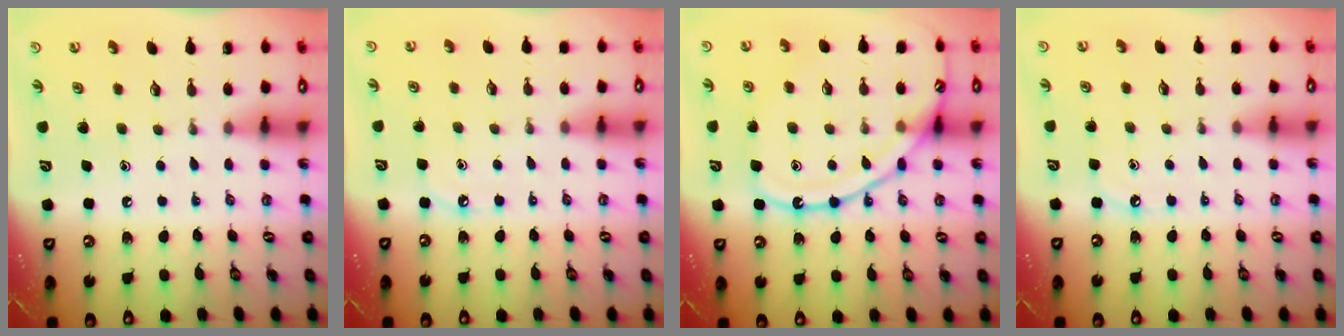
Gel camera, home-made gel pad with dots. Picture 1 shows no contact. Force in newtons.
{"total": 4.3, "press": 4.2, "slide": 0.6}
{"total": 14.7, "press": 14.7, "slide": 0.7}
{"total": 3.9, "press": 3.9, "slide": 0.6}